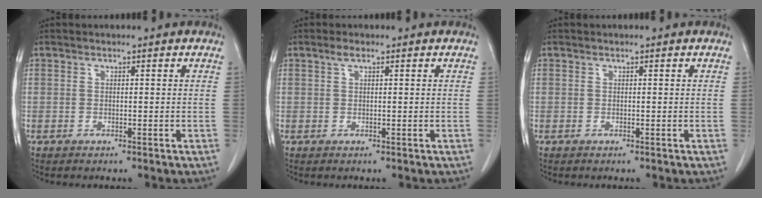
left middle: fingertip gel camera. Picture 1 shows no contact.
{"total": 1.2, "force": [0.7, 0.3, 0.9], "torque": [-0.020, 0.007, 0.014]}
{"total": 0.0}